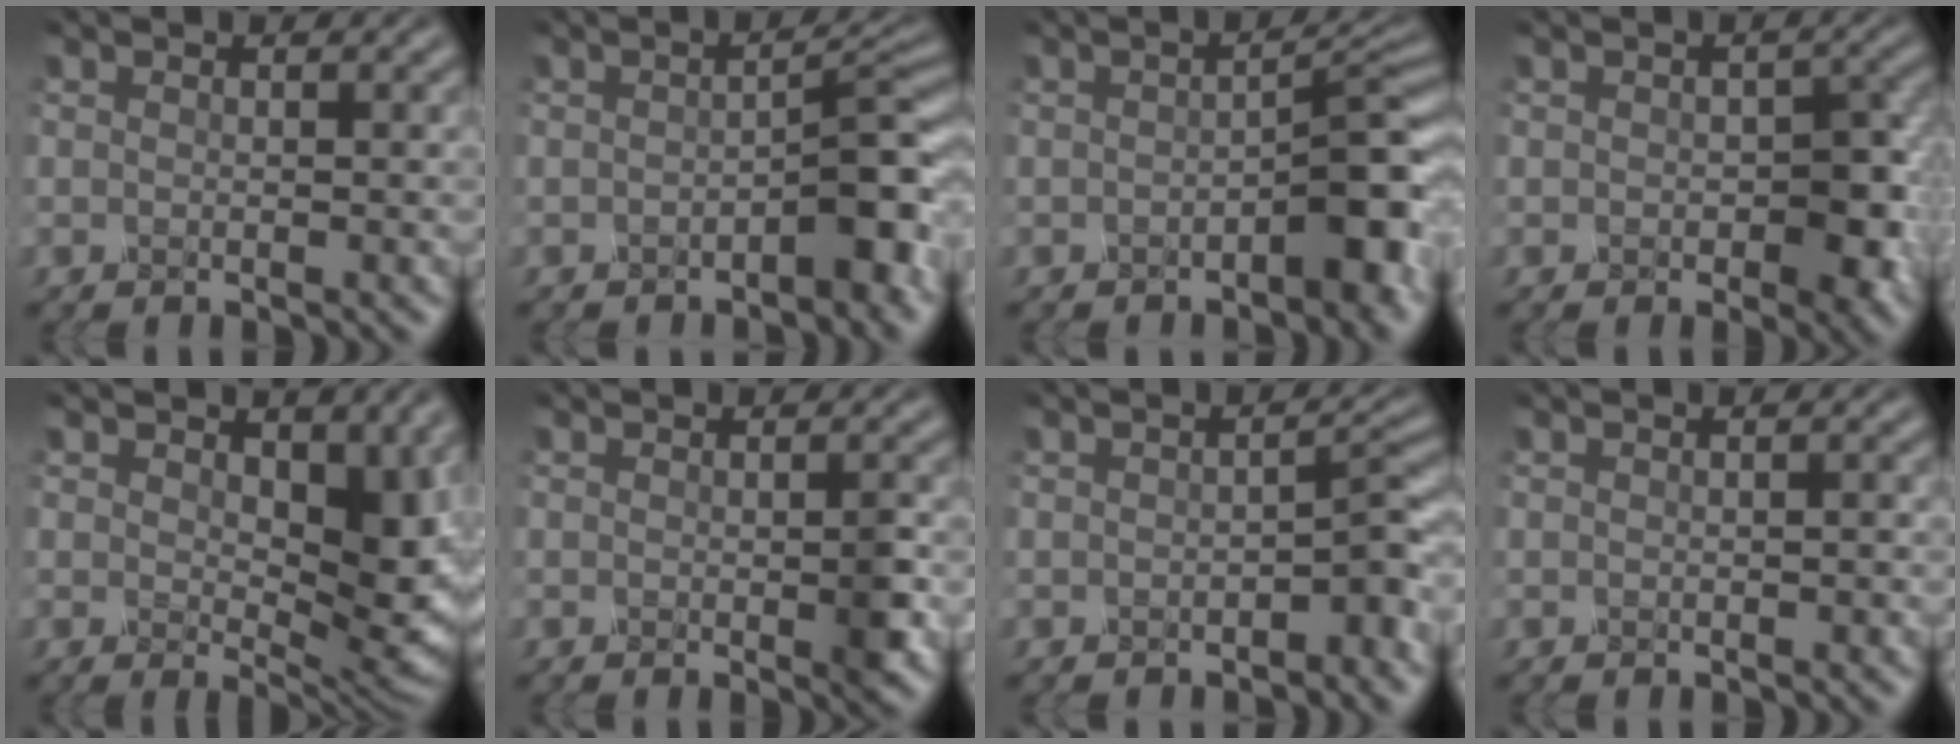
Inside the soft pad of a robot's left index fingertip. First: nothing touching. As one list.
[{"total": 3.6, "force": [-1.9, 0.6, 3.0], "torque": [-0.055, 0.010, -0.025]}, {"total": 4.2, "force": [-2.1, 0.8, 3.6], "torque": [-0.059, 0.011, -0.027]}, {"total": 3.8, "force": [-1.2, 2.1, 3.0], "torque": [-0.049, -0.001, -0.010]}, {"total": 7.3, "force": [1.0, 4.0, 6.0], "torque": [-0.103, -0.014, 0.031]}, {"total": 1.8, "force": [-0.7, 0.1, 1.7], "torque": [-0.045, -0.007, -0.002]}, {"total": 2.2, "force": [-1.5, 0.2, 1.6], "torque": [-0.036, 0.006, -0.016]}, {"total": 1.1, "force": [-0.4, 0.4, 0.9], "torque": [-0.008, 0.010, -0.008]}]